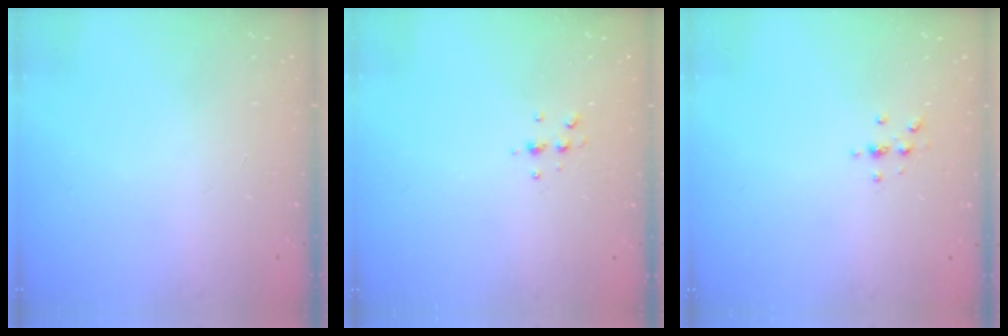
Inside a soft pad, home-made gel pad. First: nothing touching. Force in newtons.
{"total": 4.7, "press": 4.6, "slide": 1.0}
{"total": 2.4, "press": 2.4, "slide": 0.3}